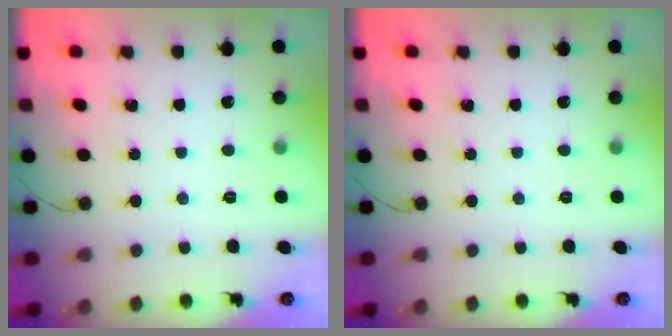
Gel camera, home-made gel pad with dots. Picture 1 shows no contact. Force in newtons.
{"total": 0.0}